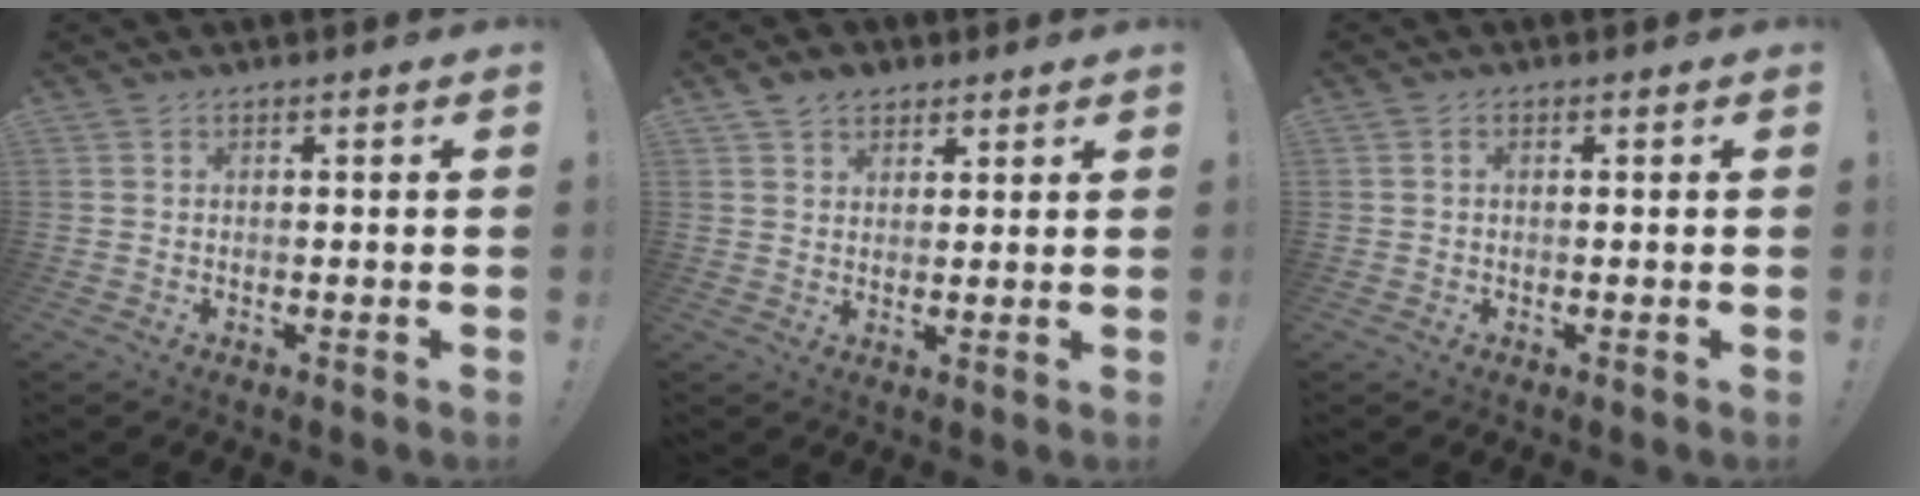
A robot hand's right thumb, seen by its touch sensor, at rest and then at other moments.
{"total": 4.6, "force": [3.0, 3.3, 1.1], "torque": [-0.016, -0.012, 0.055]}
{"total": 0.8, "force": [0.1, 0.4, 0.7], "torque": [-0.020, 0.006, 0.002]}